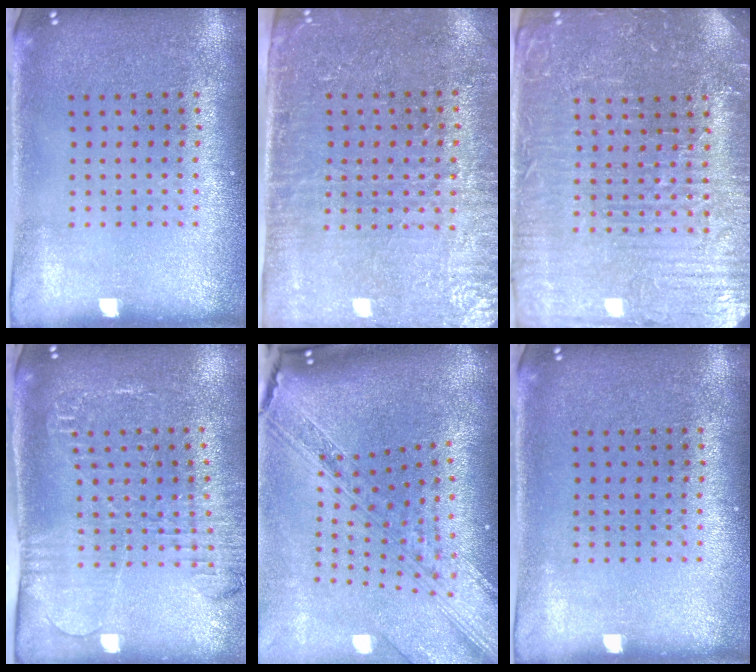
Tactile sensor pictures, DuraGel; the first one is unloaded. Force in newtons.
{"total": 3.4, "press": 3.1, "slide": 1.4}
{"total": 4.5, "press": 4.4, "slide": 1.3}
{"total": 1.9, "press": 1.9, "slide": 0.3}
{"total": 4.0, "press": 2.9, "slide": 2.7}
{"total": 0.0}